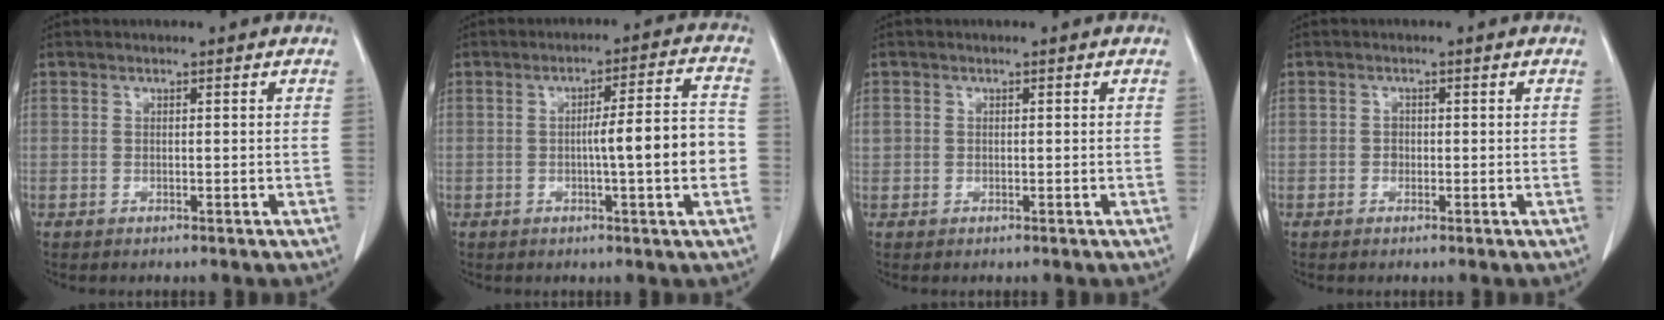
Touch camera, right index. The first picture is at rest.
{"total": 9.1, "force": [-1.4, 0.2, 9.0], "torque": [-0.126, 0.015, -0.022]}
{"total": 1.3, "force": [0.2, 1.2, 0.4], "torque": [-0.005, 0.011, 0.006]}
{"total": 1.0, "force": [-0.2, 0.9, 0.4], "torque": [-0.003, 0.004, -0.003]}